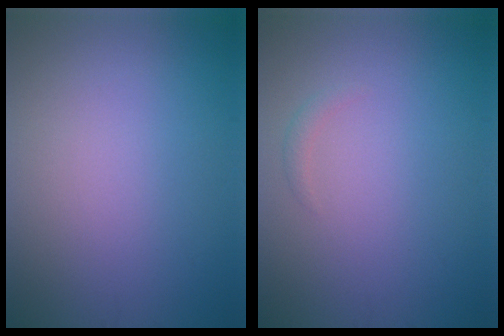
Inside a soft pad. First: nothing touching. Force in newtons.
{"total": 0.7, "press": 0.7, "slide": 0.1}